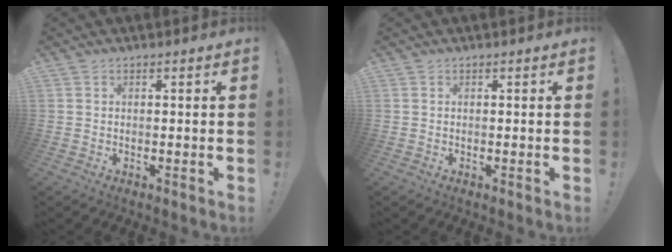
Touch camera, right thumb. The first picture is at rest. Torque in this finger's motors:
{"motor_torque": [0.00, 0.00, 0.00, 0.00, 0.00]}